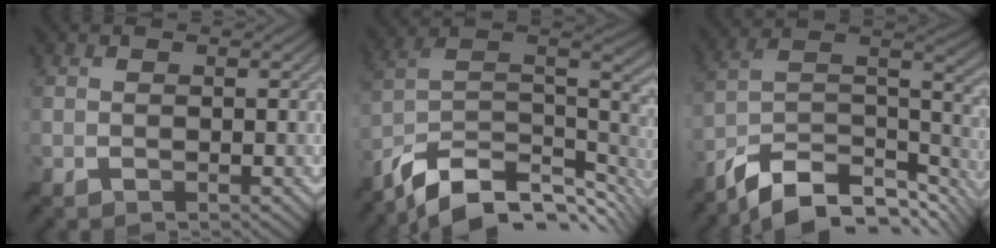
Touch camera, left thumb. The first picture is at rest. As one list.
[{"total": 13.6, "force": [-8.6, 6.4, 8.4], "torque": [-0.198, -0.012, -0.145]}, {"total": 13.3, "force": [-9.4, 5.7, 7.5], "torque": [-0.166, -0.012, -0.157]}]